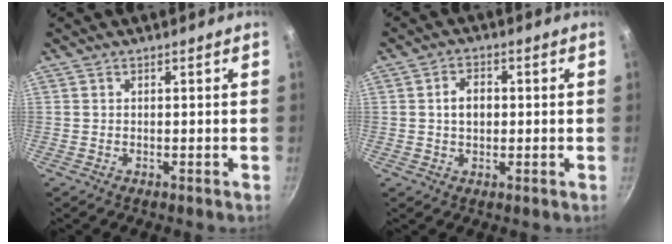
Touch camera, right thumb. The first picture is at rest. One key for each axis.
{"total": 4.5, "fx": 0.3, "fy": 3.2, "fz": 3.2, "tx": -0.038, "ty": 0.011, "tz": 0.003}